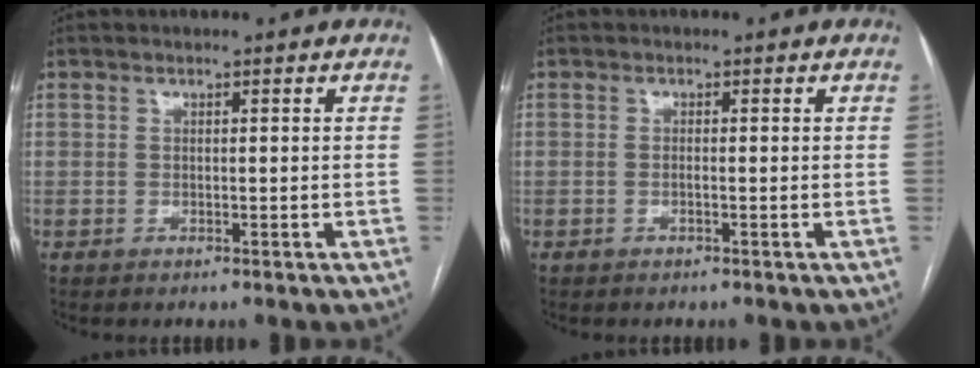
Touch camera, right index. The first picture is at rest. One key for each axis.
{"total": 0.6, "fx": -0.2, "fy": 0.0, "fz": 0.6, "tx": -0.012, "ty": 0.000, "tz": -0.003}